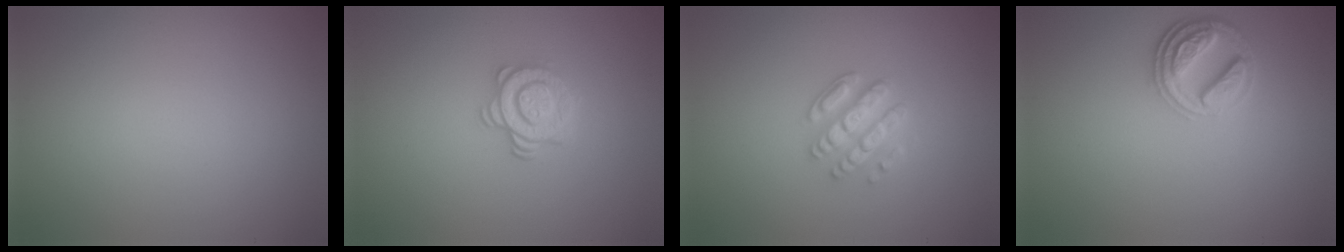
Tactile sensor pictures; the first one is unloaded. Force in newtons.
{"total": 3.0, "press": 2.6, "slide": 1.4}
{"total": 3.1, "press": 2.8, "slide": 1.1}
{"total": 3.9, "press": 3.1, "slide": 2.4}